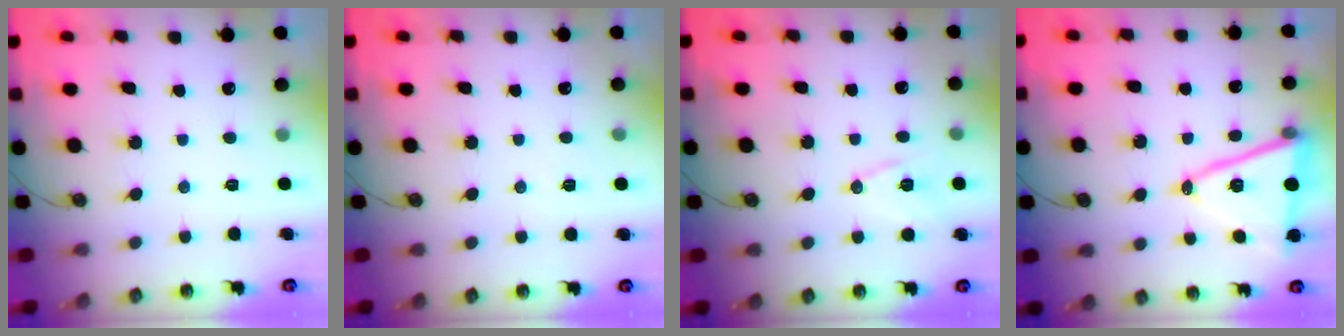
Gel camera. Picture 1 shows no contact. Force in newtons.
{"total": 5.1, "press": 2.6, "slide": 4.4}
{"total": 9.5, "press": 8.8, "slide": 3.6}
{"total": 15.0, "press": 14.5, "slide": 3.7}